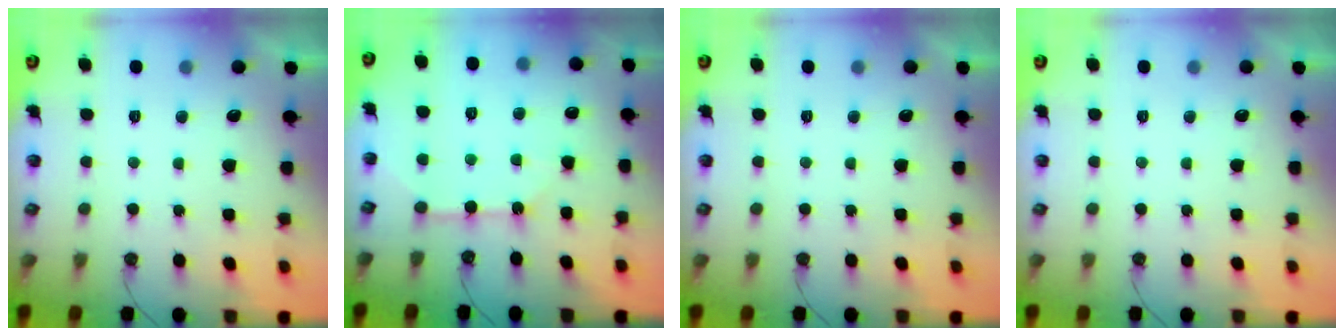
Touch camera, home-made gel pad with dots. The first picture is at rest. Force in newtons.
{"total": 7.6, "press": 7.5, "slide": 0.8}
{"total": 0.0}
{"total": 0.0}